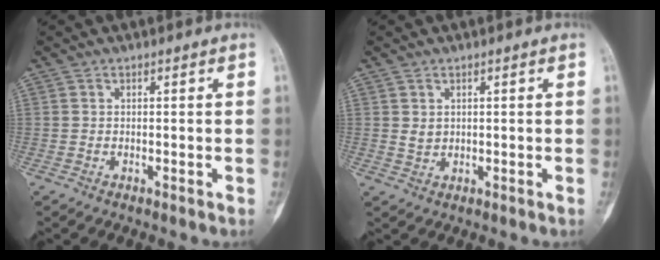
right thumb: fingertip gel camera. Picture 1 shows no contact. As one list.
[{"total": 1.7, "force": [0.7, 1.3, -0.8], "torque": [0.015, -0.001, 0.018]}]